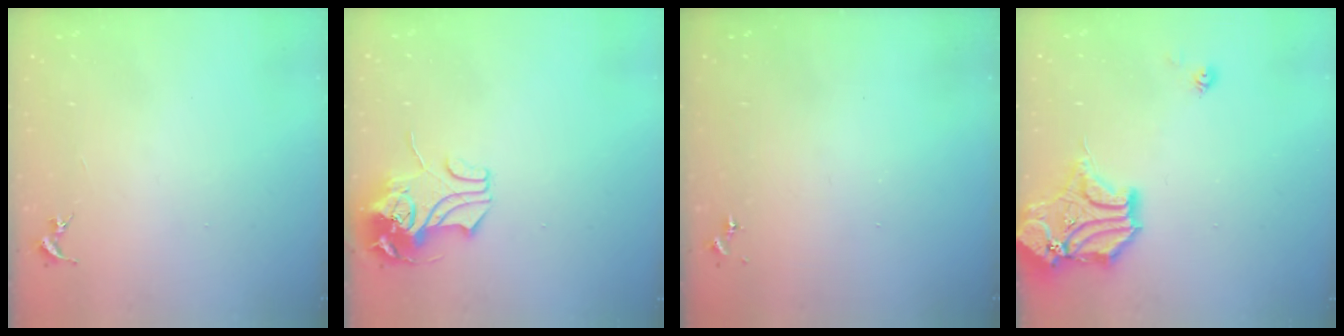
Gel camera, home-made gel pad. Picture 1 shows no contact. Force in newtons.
{"total": 9.8, "press": 9.8, "slide": 0.8}
{"total": 0.0}
{"total": 15.6, "press": 15.4, "slide": 2.4}